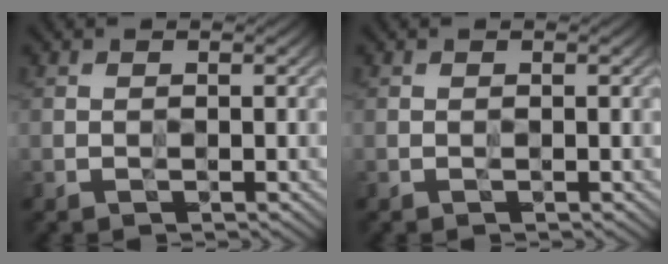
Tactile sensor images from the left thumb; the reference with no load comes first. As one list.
[{"total": 0.0}]